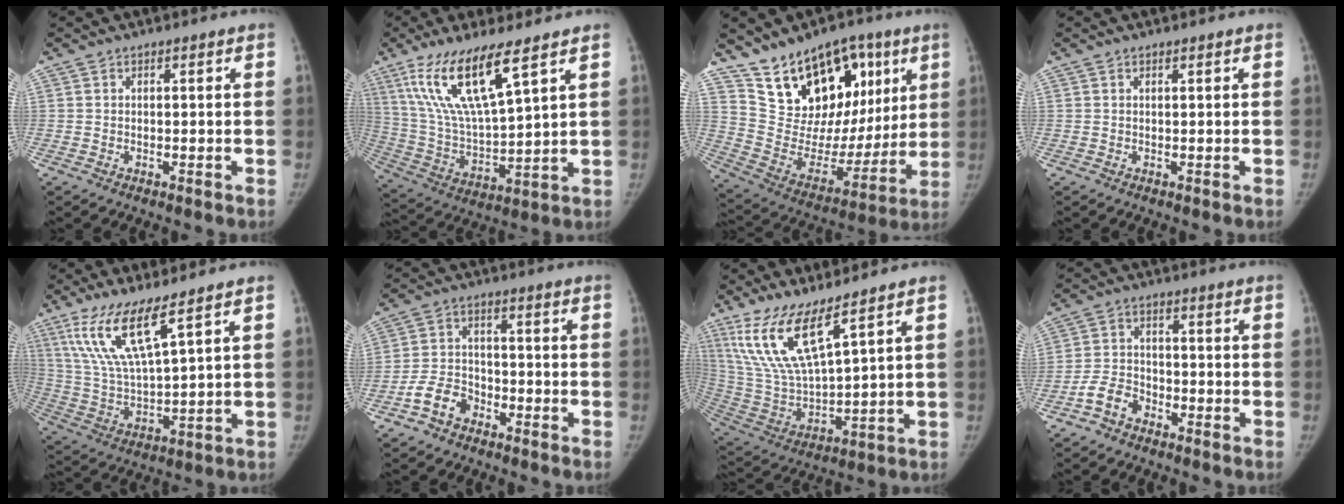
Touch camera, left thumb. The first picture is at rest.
{"total": 16.9, "force": [9.6, 3.8, 13.3], "torque": [-0.265, -0.045, 0.198]}
{"total": 22.3, "force": [11.9, 14.0, 12.8], "torque": [-0.136, -0.036, 0.212]}
{"total": 0.0}
{"total": 12.9, "force": [7.9, 2.3, 9.9], "torque": [-0.209, -0.040, 0.169]}
{"total": 6.3, "force": [-3.7, 4.3, 2.7], "torque": [-0.046, 0.030, -0.071]}
{"total": 14.5, "force": [9.4, 3.3, 10.5], "torque": [-0.215, -0.050, 0.205]}
{"total": 5.0, "force": [-3.2, 3.3, 2.1], "torque": [-0.036, 0.025, -0.065]}